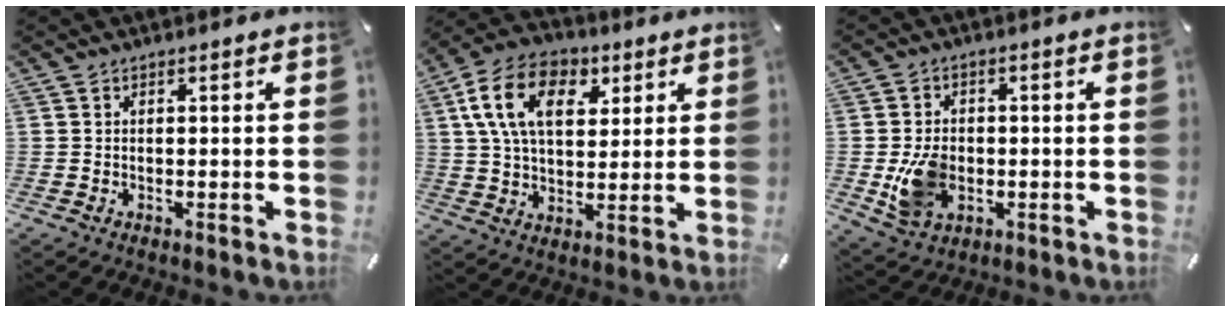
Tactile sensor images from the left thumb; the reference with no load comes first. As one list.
[{"total": 15.6, "force": [5.5, 10.2, 10.4], "torque": [-0.195, 0.008, 0.096]}, {"total": 9.0, "force": [-1.4, 7.0, 5.6], "torque": [-0.110, 0.002, -0.023]}]